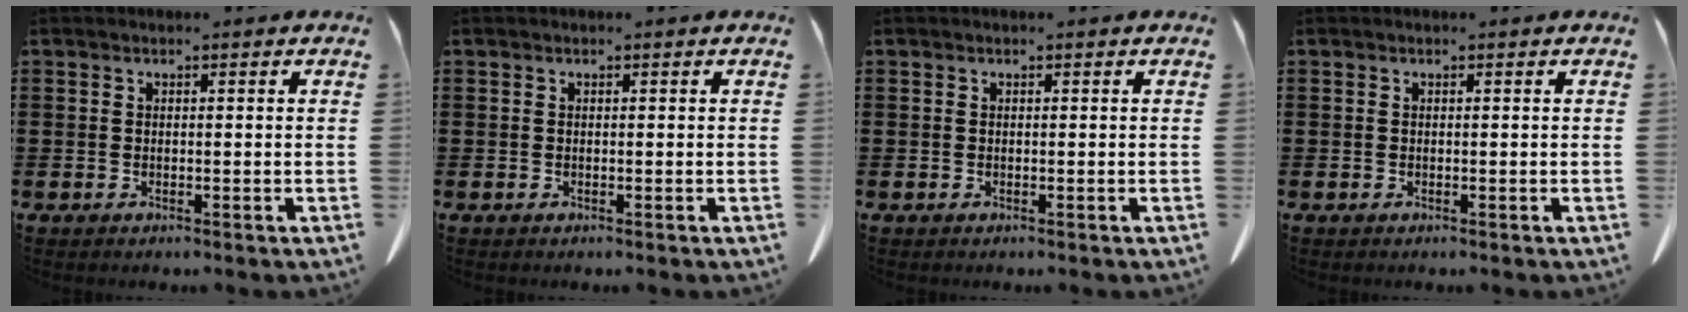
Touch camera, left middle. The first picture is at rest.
{"total": 0.0}
{"total": 0.0}
{"total": 0.0}